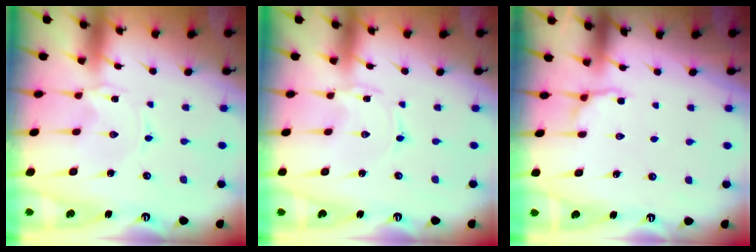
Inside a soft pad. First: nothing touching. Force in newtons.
{"total": 0.0}
{"total": 4.3, "press": 3.7, "slide": 2.2}